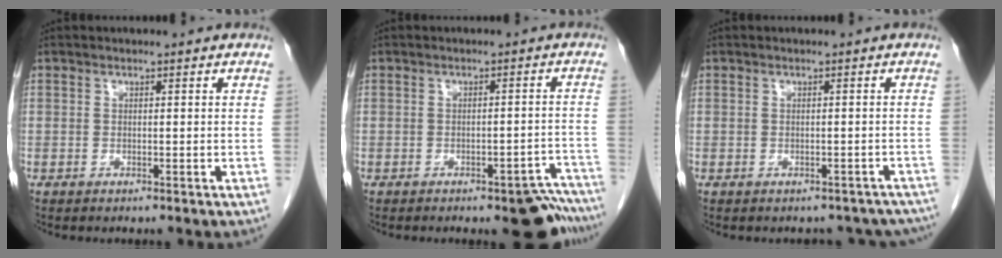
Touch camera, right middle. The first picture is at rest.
{"total": 7.6, "force": [-6.6, 1.8, 3.3], "torque": [-0.004, 0.009, -0.080]}
{"total": 7.3, "force": [-6.3, 3.5, 1.2], "torque": [-0.002, 0.011, -0.058]}